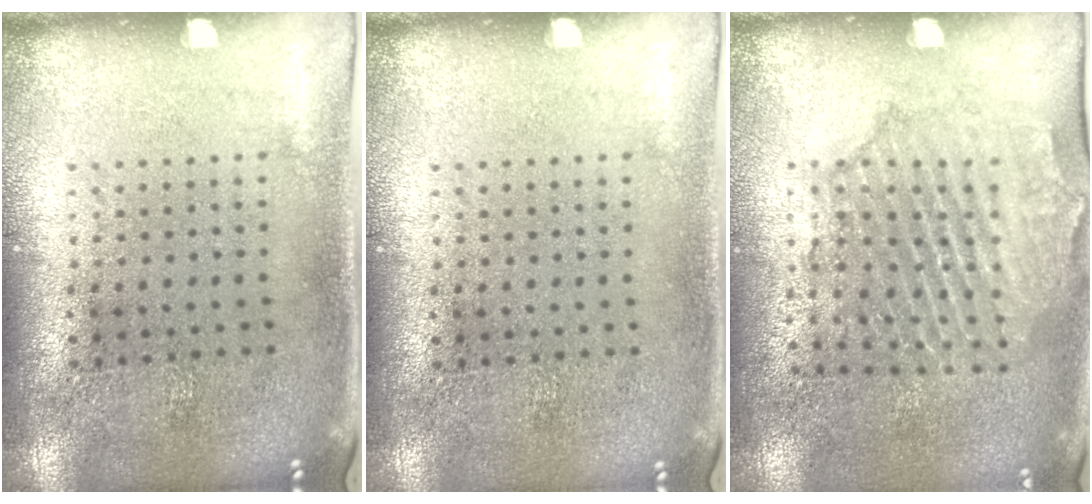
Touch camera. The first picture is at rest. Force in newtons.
{"total": 0.0}
{"total": 1.6, "press": 1.6, "slide": 0.2}